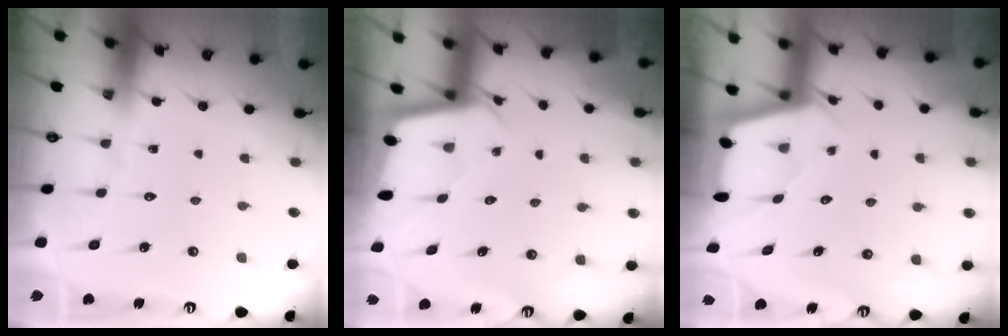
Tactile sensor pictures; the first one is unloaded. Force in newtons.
{"total": 2.0, "press": 2.0, "slide": 0.0}
{"total": 2.0, "press": 2.0, "slide": 0.3}